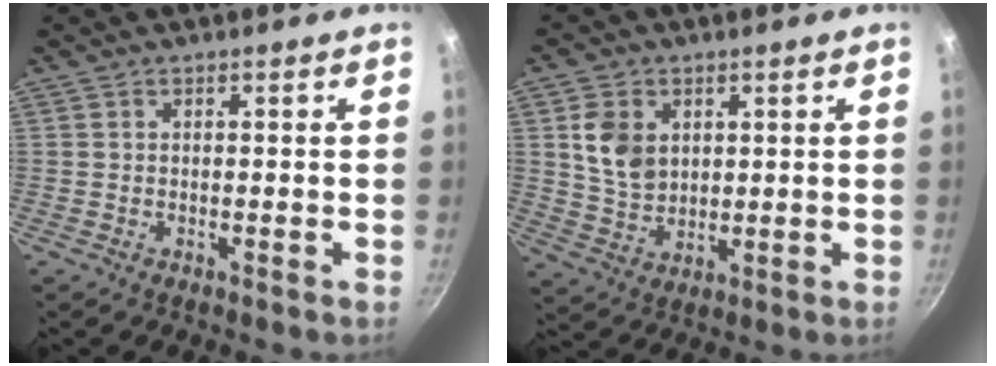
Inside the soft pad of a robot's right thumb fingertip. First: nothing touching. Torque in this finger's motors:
{"motor_torque": [1.24, 1.12, 0.89, 0.24, 0.25]}